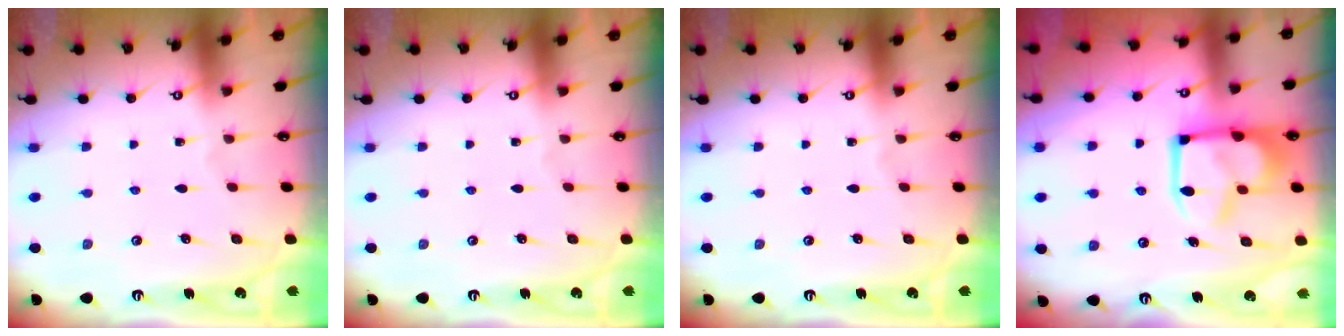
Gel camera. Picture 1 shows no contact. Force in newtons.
{"total": 0.0}
{"total": 0.0}
{"total": 14.4, "press": 14.3, "slide": 1.7}